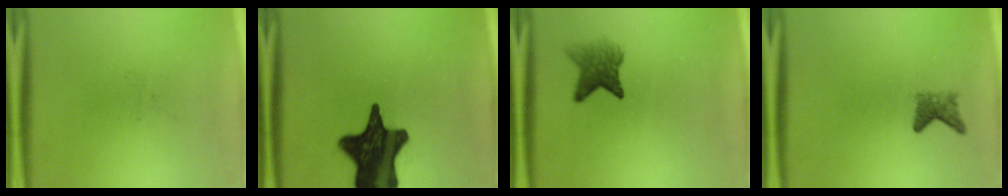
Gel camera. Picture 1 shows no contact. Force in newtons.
{"total": 18.5}
{"total": 4.4}
{"total": 2.1}